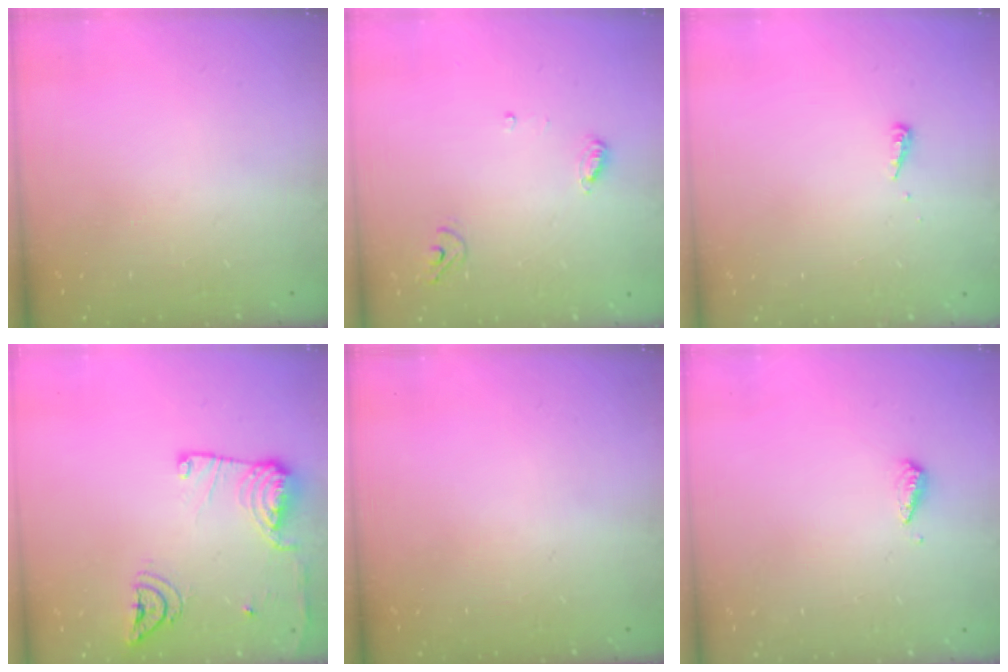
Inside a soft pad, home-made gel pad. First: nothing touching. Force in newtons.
{"total": 5.0, "press": 5.0, "slide": 0.4}
{"total": 3.9, "press": 3.9, "slide": 0.5}
{"total": 13.5, "press": 13.4, "slide": 1.7}
{"total": 0.0}
{"total": 3.0, "press": 3.0, "slide": 0.2}